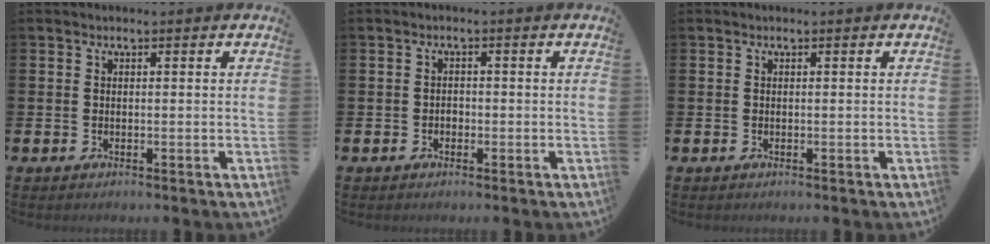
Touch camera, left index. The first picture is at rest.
{"total": 1.1, "force": [-0.5, 0.8, 0.4], "torque": [-0.008, 0.003, -0.012]}
{"total": 0.0}